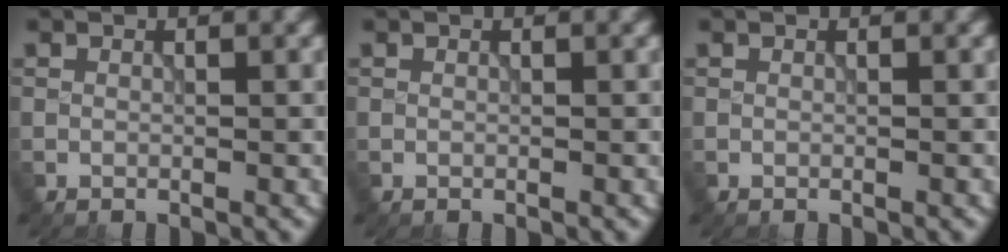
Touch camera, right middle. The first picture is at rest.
{"total": 0.0}
{"total": 0.0}